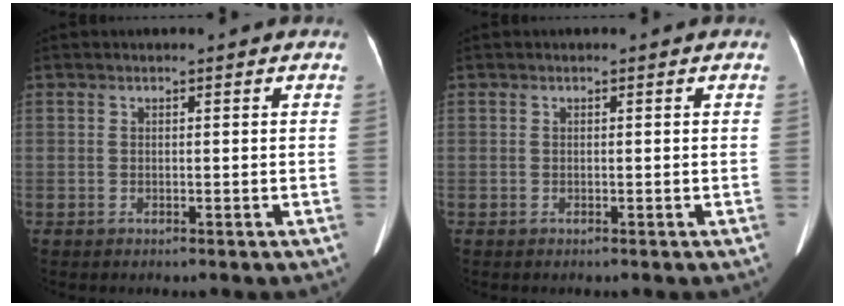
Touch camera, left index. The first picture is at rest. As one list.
[{"total": 0.0}]